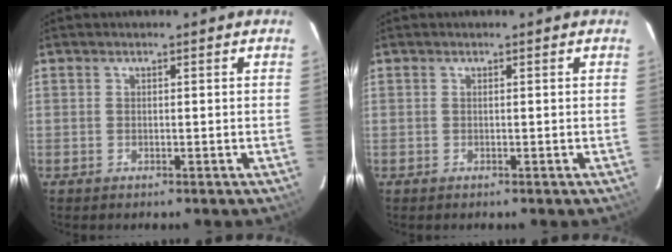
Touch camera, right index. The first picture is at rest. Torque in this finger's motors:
{"motor_torque": [-0.29, -0.07, -0.06, 0.00]}